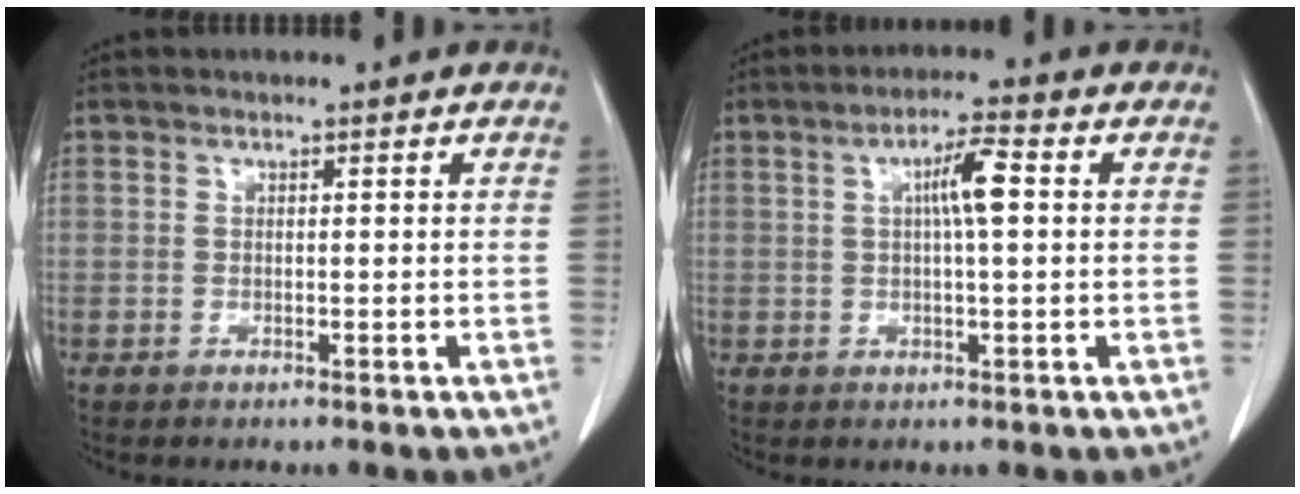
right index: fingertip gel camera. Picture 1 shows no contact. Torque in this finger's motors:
{"motor_torque": [0.47, 0.08, 0.16, 0.08]}